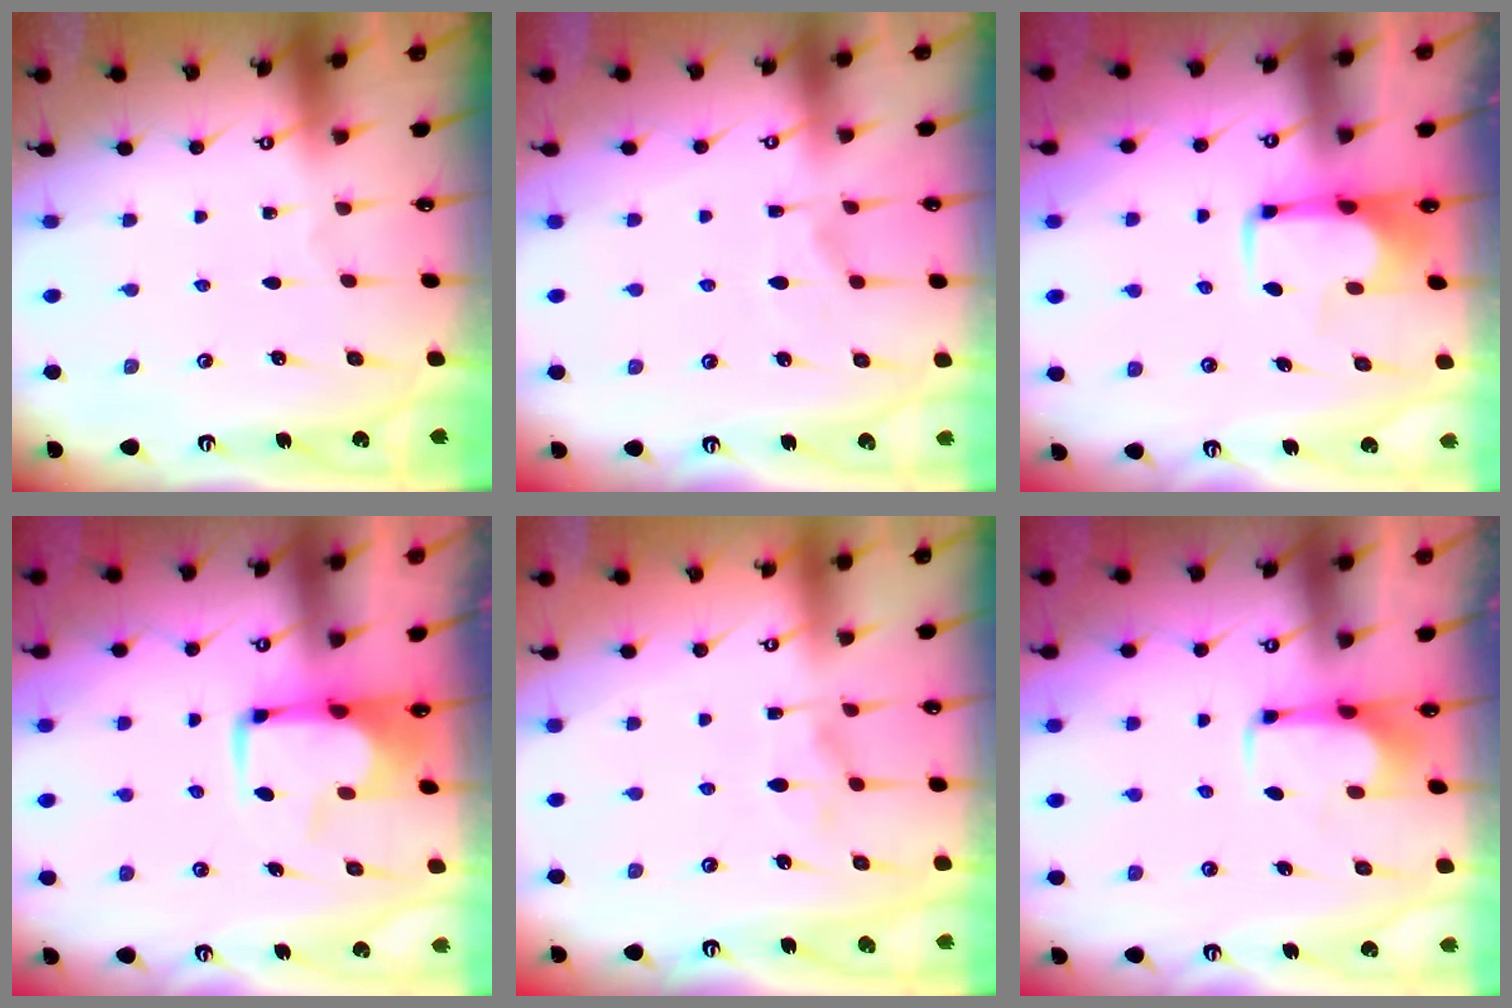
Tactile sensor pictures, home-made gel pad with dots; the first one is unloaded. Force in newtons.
{"total": 7.6, "press": 7.5, "slide": 1.3}
{"total": 2.0, "press": 2.0, "slide": 0.4}
{"total": 0.8, "press": 0.5, "slide": 0.6}
{"total": 2.0, "press": 1.4, "slide": 1.4}
{"total": 1.9, "press": 1.8, "slide": 0.6}